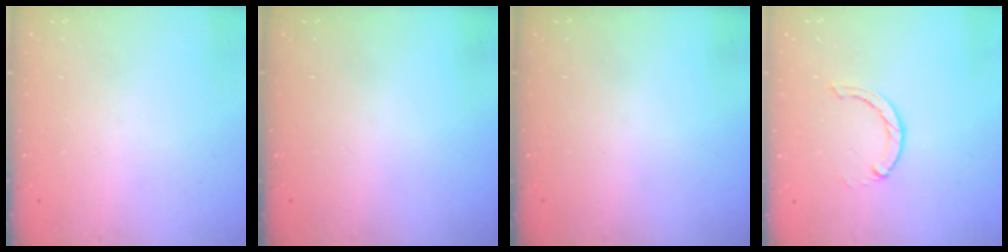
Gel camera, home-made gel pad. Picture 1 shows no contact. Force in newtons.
{"total": 0.0}
{"total": 0.0}
{"total": 0.0}